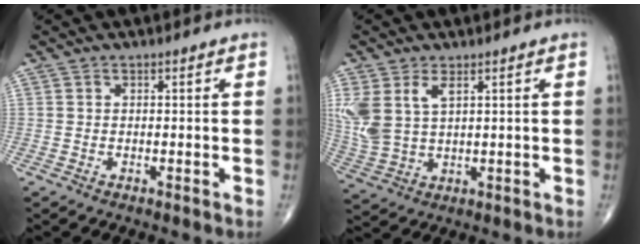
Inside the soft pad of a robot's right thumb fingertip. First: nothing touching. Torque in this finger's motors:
{"motor_torque": [-0.06, 0.07, 0.85, 0.41, 0.11]}